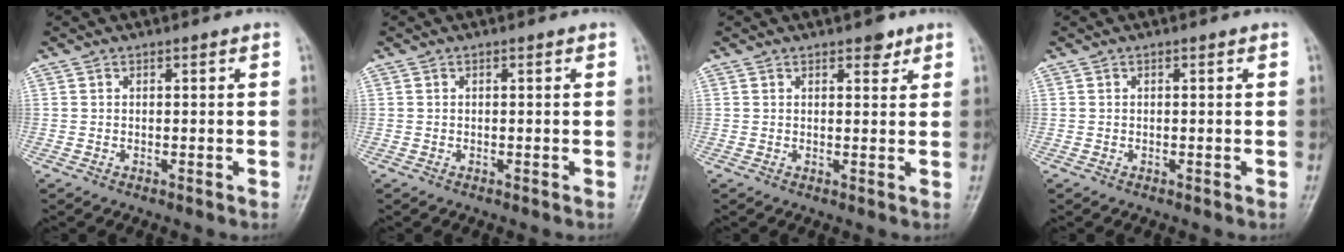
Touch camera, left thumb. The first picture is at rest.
{"total": 0.0}
{"total": 2.8, "force": [1.8, 1.3, 1.6], "torque": [-0.008, -0.008, 0.023]}
{"total": 0.0}